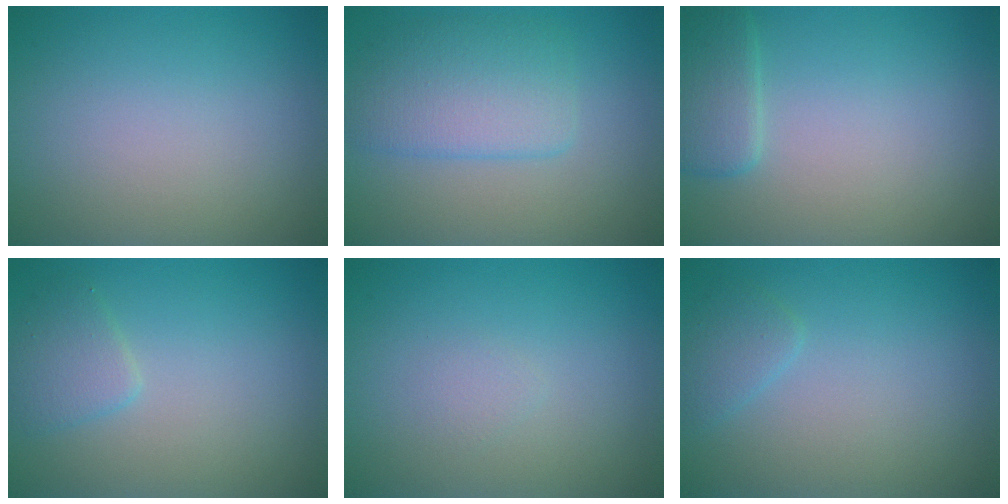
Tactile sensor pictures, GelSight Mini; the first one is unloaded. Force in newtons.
{"total": 4.4, "press": 4.4, "slide": 0.0}
{"total": 2.5, "press": 2.5, "slide": 0.2}
{"total": 2.0, "press": 2.0, "slide": 0.1}
{"total": 0.7, "press": 0.7, "slide": 0.0}
{"total": 1.4, "press": 1.4, "slide": 0.1}